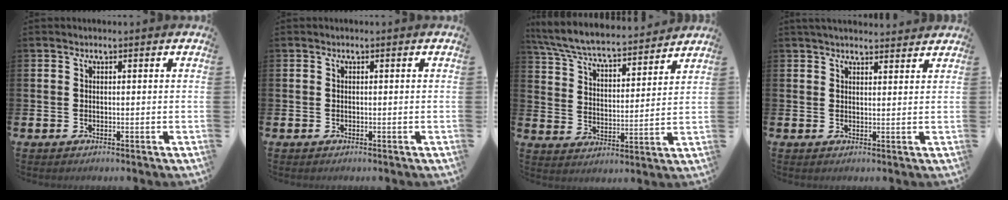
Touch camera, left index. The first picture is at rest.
{"total": 0.0}
{"total": 7.1, "force": [6.7, 0.9, 2.3], "torque": [-0.076, -0.051, 0.113]}
{"total": 3.1, "force": [3.1, 0.4, 0.5], "torque": [-0.009, -0.014, 0.055]}